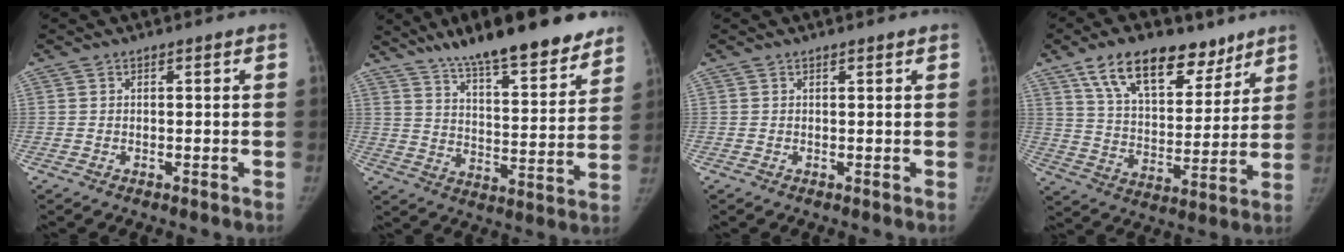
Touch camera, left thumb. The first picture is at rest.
{"total": 23.6, "force": [18.0, 5.6, 14.2], "torque": [-0.183, -0.071, 0.272]}
{"total": 0.5, "force": [0.5, 0.1, 0.3], "torque": [-0.003, -0.002, 0.008]}
{"total": 18.4, "force": [11.9, 9.5, 10.4], "torque": [-0.124, -0.046, 0.202]}